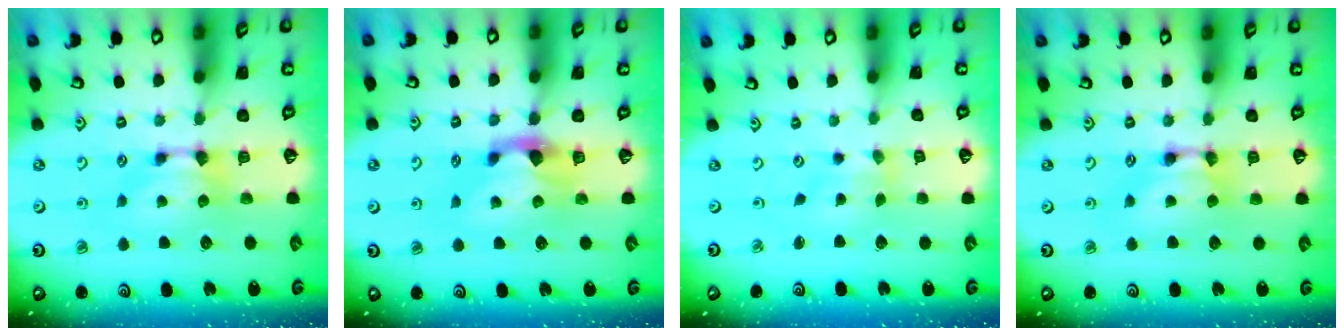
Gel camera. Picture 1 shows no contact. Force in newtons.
{"total": 2.0, "press": 1.6, "slide": 1.2}
{"total": 1.9, "press": 1.6, "slide": 0.9}
{"total": 1.9, "press": 1.9, "slide": 0.2}